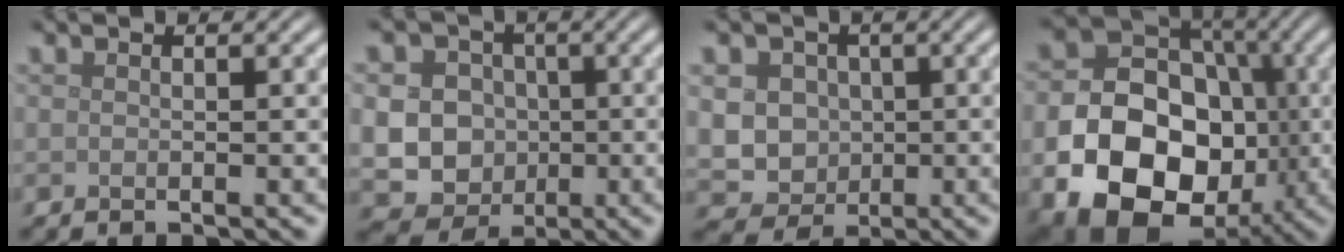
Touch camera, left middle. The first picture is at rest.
{"total": 11.8, "force": [-0.6, 11.0, 4.1], "torque": [-0.092, 0.014, -0.034]}
{"total": 6.3, "force": [0.6, 5.7, 2.5], "torque": [-0.041, 0.018, -0.004]}
{"total": 16.7, "force": [-4.3, 13.2, 9.2], "torque": [-0.138, -0.052, -0.088]}